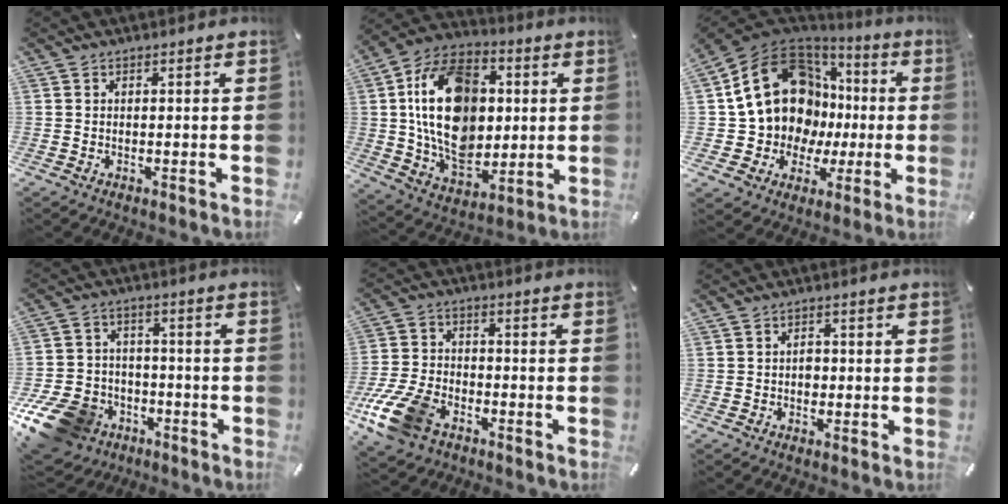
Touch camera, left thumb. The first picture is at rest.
{"total": 22.0, "force": [2.0, 16.1, 14.8], "torque": [-0.284, -0.003, 0.038]}
{"total": 20.8, "force": [4.9, 17.1, 10.6], "torque": [-0.206, -0.027, 0.113]}
{"total": 14.2, "force": [-8.0, 10.2, 5.8], "torque": [-0.111, 0.057, -0.134]}
{"total": 12.8, "force": [-7.0, 7.9, 7.2], "torque": [-0.157, 0.035, -0.131]}
{"total": 2.0, "force": [-0.4, 1.6, 1.2], "torque": [-0.024, 0.005, -0.009]}